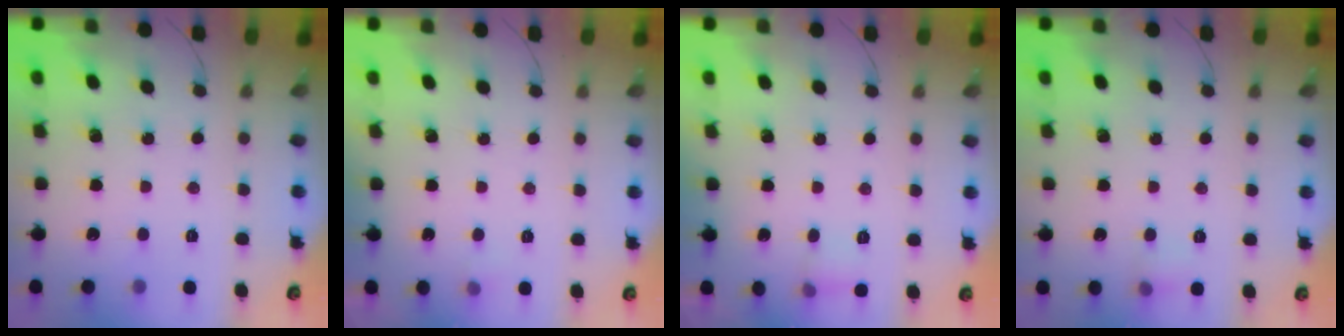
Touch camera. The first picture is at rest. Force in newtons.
{"total": 3.0, "press": 2.8, "slide": 1.1}
{"total": 6.0, "press": 5.6, "slide": 2.0}
{"total": 6.4, "press": 6.3, "slide": 1.4}